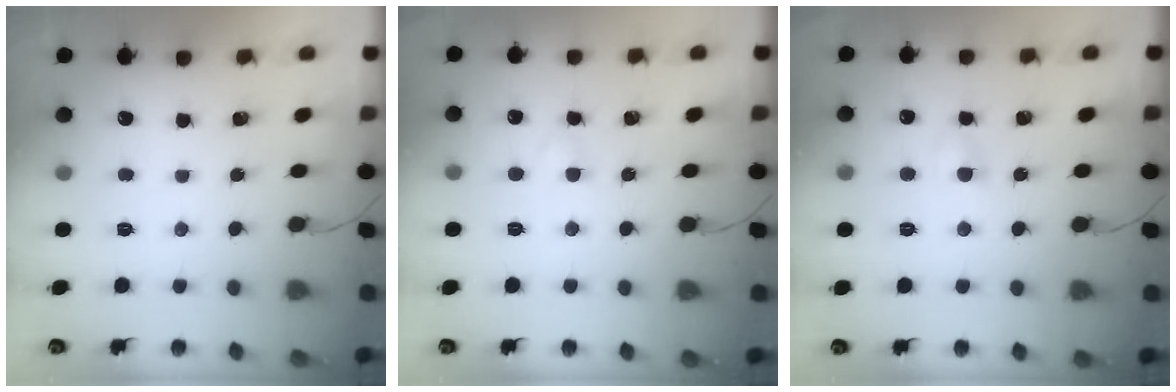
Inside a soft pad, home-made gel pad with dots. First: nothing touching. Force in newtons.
{"total": 1.8, "press": 1.5, "slide": 0.9}
{"total": 2.8, "press": 2.6, "slide": 1.0}